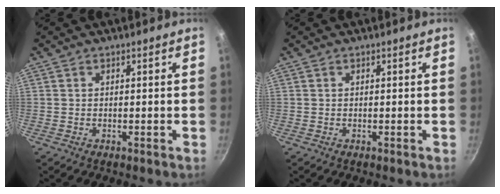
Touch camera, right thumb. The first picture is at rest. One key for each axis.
{"total": 0.0}